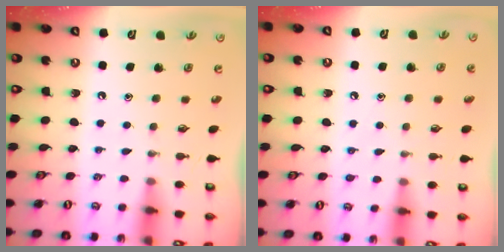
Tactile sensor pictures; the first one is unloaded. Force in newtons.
{"total": 3.5, "press": 3.5, "slide": 0.4}